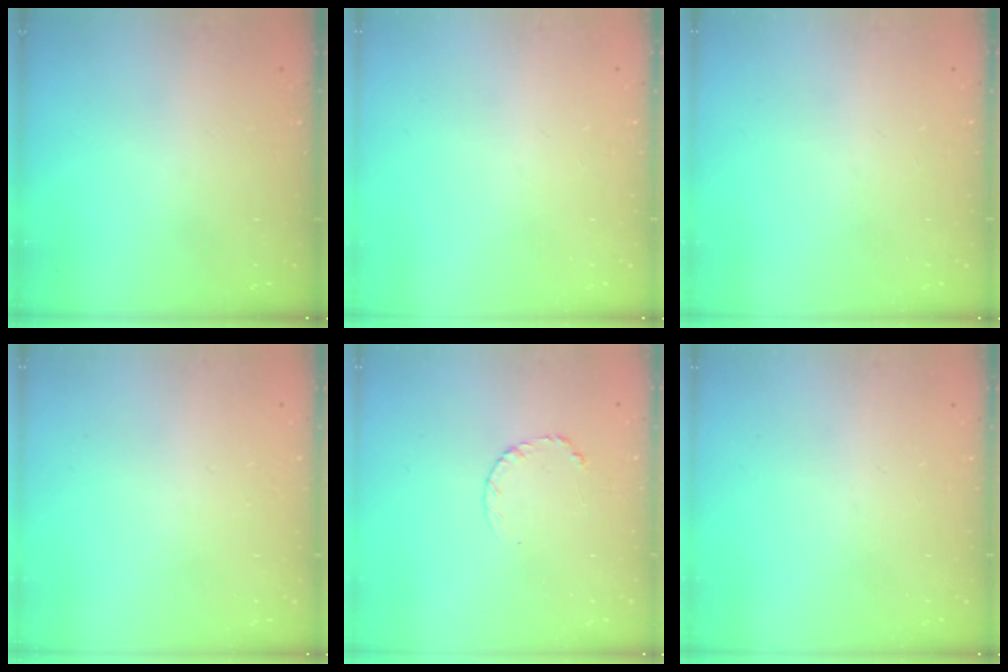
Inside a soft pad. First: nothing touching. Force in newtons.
{"total": 0.0}
{"total": 0.0}
{"total": 2.7, "press": 2.7, "slide": 0.2}
{"total": 3.7, "press": 3.7, "slide": 0.5}
{"total": 0.0}